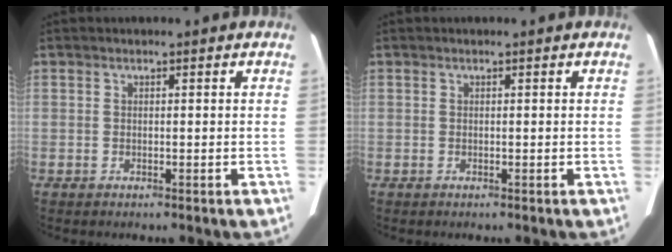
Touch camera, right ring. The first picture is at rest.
{"total": 0.0}